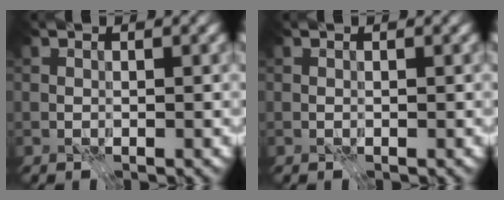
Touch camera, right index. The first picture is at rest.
{"total": 0.0}